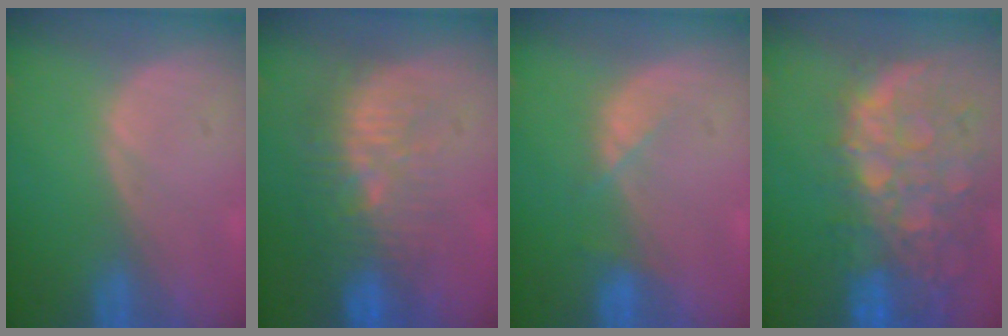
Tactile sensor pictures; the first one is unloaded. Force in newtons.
{"total": 9.3, "press": 8.7, "slide": 3.4}
{"total": 2.4, "press": 2.3, "slide": 0.5}
{"total": 13.0, "press": 10.7, "slide": 7.4}